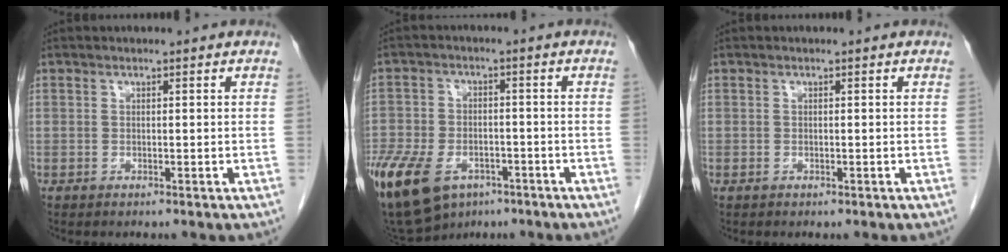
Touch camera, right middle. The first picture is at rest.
{"total": 22.9, "force": [-12.5, 14.4, 12.7], "torque": [-0.366, -0.028, -0.203]}
{"total": 0.0}